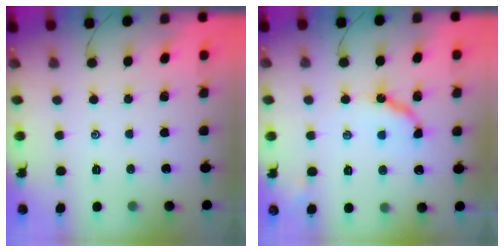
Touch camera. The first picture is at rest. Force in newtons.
{"total": 8.9, "press": 8.9, "slide": 0.7}